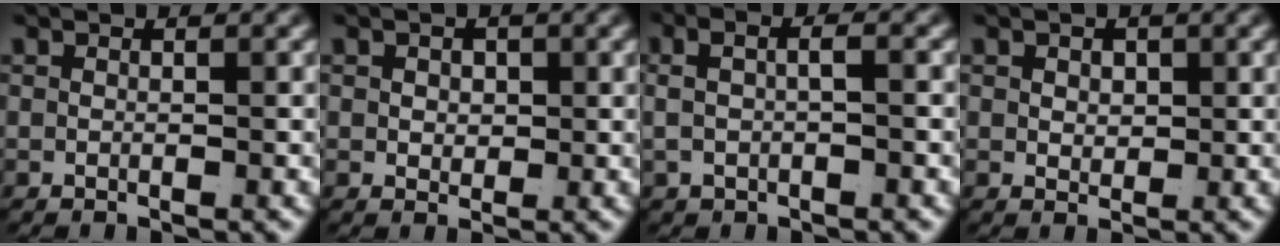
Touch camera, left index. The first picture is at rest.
{"total": 1.3, "force": [0.3, 1.0, 0.8], "torque": [-0.013, -0.010, 0.015]}
{"total": 3.5, "force": [0.3, 1.9, 2.8], "torque": [-0.048, 0.010, 0.004]}
{"total": 1.1, "force": [0.5, 0.7, 0.8], "torque": [-0.013, -0.015, 0.021]}